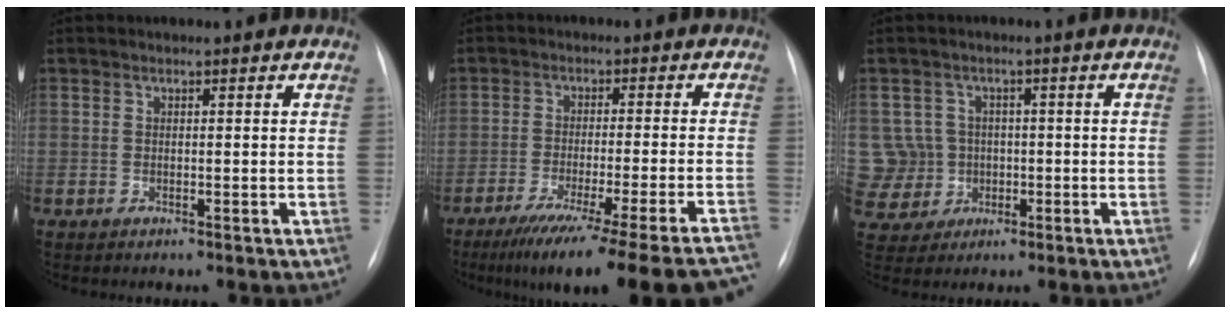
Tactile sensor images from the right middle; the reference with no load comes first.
{"total": 24.2, "force": [-20.6, -0.9, 12.7], "torque": [-0.102, -0.051, -0.283]}
{"total": 7.9, "force": [-0.1, 7.9, 0.4], "torque": [-0.017, 0.026, 0.011]}